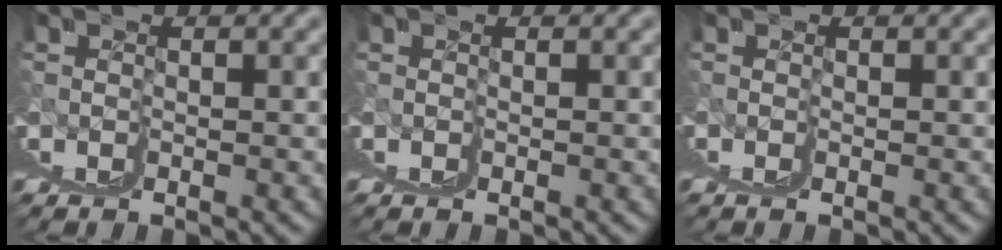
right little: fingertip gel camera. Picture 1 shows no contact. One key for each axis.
{"total": 0.0}
{"total": 0.0}